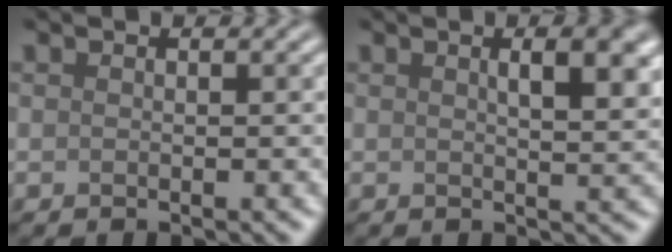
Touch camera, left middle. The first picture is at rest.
{"total": 5.7, "force": [2.0, 2.4, 4.8], "torque": [-0.028, 0.026, 0.011]}